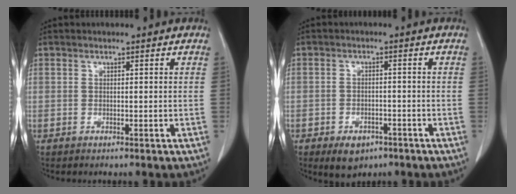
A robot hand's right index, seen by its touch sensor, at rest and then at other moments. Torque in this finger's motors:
{"motor_torque": [0.08, -0.21, 0.03, 0.01]}